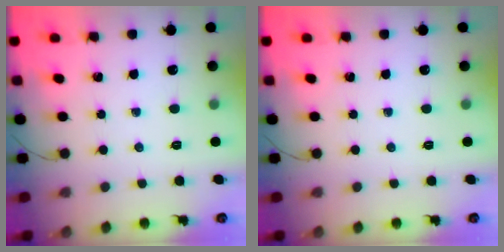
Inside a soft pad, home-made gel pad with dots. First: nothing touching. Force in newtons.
{"total": 0.0}